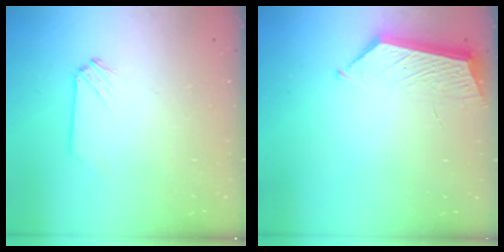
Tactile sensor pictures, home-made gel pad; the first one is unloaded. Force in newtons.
{"total": 5.5, "press": 5.5, "slide": 0.4}